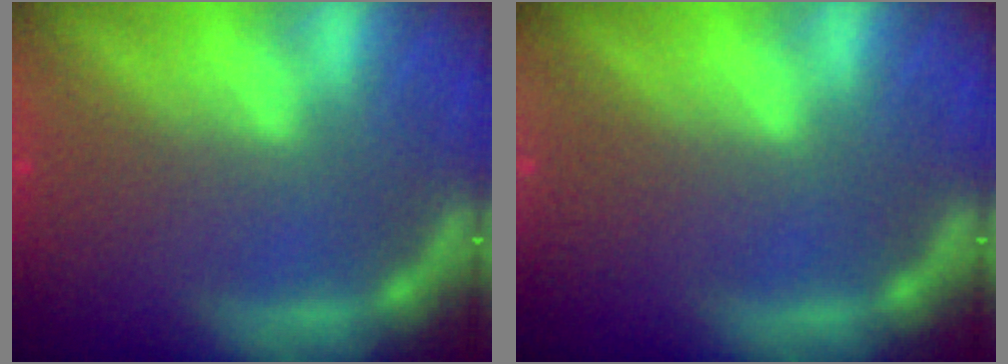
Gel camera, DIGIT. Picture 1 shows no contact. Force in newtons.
{"total": 1.9}